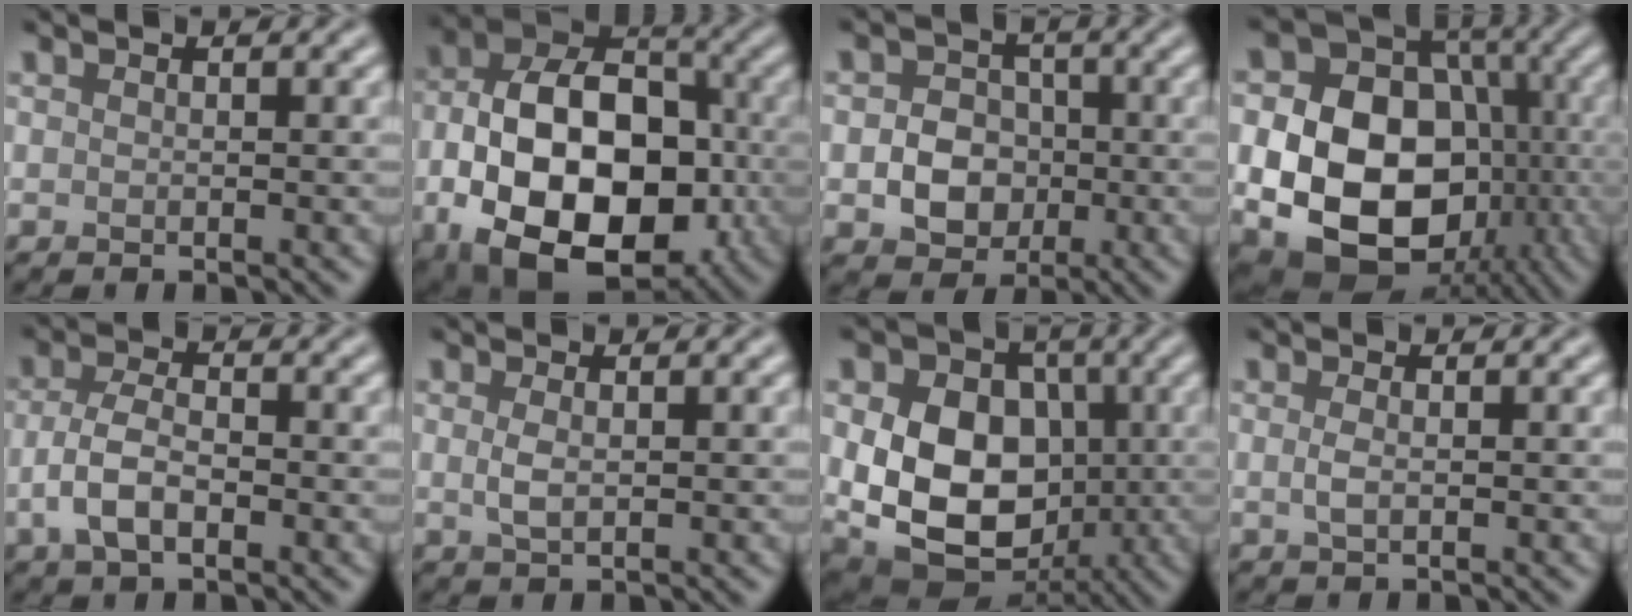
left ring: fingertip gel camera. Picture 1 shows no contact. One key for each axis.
{"total": 15.7, "fx": -3.3, "fy": 10.0, "fz": 11.6, "tx": -0.176, "ty": -0.011, "tz": -0.059}
{"total": 4.3, "fx": -0.9, "fy": 3.6, "fz": 2.2, "tx": -0.029, "ty": -0.001, "tz": -0.016}
{"total": 15.0, "fx": -2.6, "fy": 11.5, "fz": 9.2, "tx": -0.150, "ty": -0.023, "tz": -0.043}
{"total": 4.0, "fx": -1.2, "fy": 2.1, "fz": 3.2, "tx": -0.065, "ty": 0.001, "tz": -0.028}
{"total": 1.5, "fx": 0.2, "fy": 0.6, "fz": 1.3, "tx": -0.032, "ty": -0.001, "tz": 0.005}
{"total": 13.1, "fx": -0.2, "fy": 9.9, "fz": 8.6, "tx": -0.128, "ty": -0.002, "tz": -0.008}
{"total": 1.2, "fx": 0.0, "fy": 0.5, "fz": 1.1, "tx": -0.026, "ty": -0.001, "tz": -0.001}